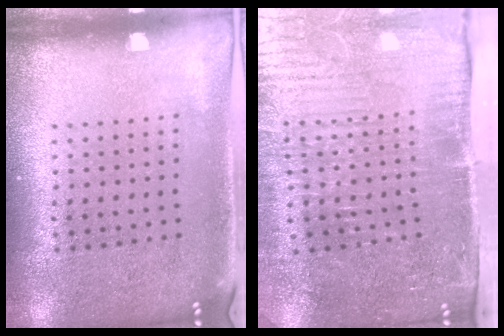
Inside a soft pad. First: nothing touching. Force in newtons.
{"total": 5.3, "press": 4.5, "slide": 2.7}